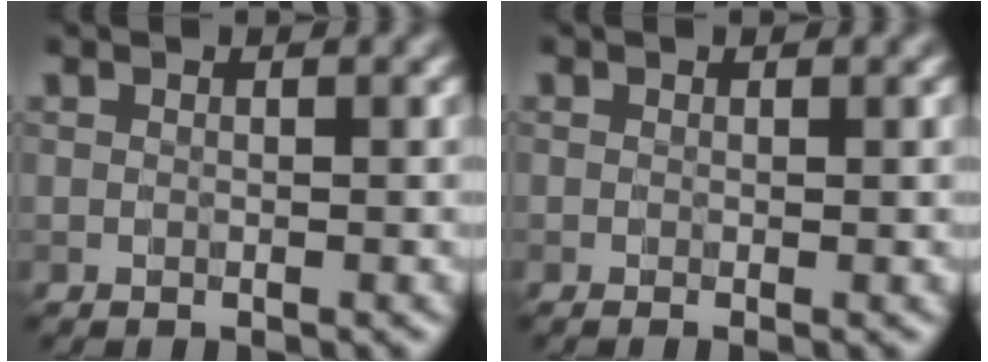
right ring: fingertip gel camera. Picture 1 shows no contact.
{"total": 0.9, "force": [-0.2, 0.3, 0.8], "torque": [-0.010, -0.006, -0.004]}